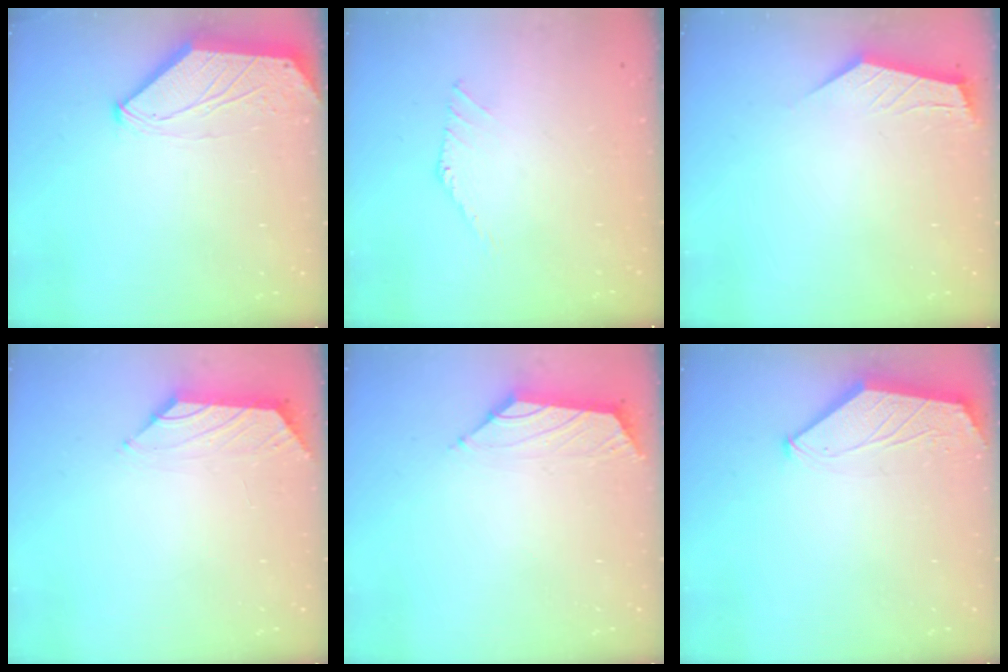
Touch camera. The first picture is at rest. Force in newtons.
{"total": 0.0}
{"total": 2.2, "press": 2.2, "slide": 0.3}
{"total": 0.0}
{"total": 1.6, "press": 1.4, "slide": 0.6}
{"total": 1.6, "press": 1.6, "slide": 0.4}